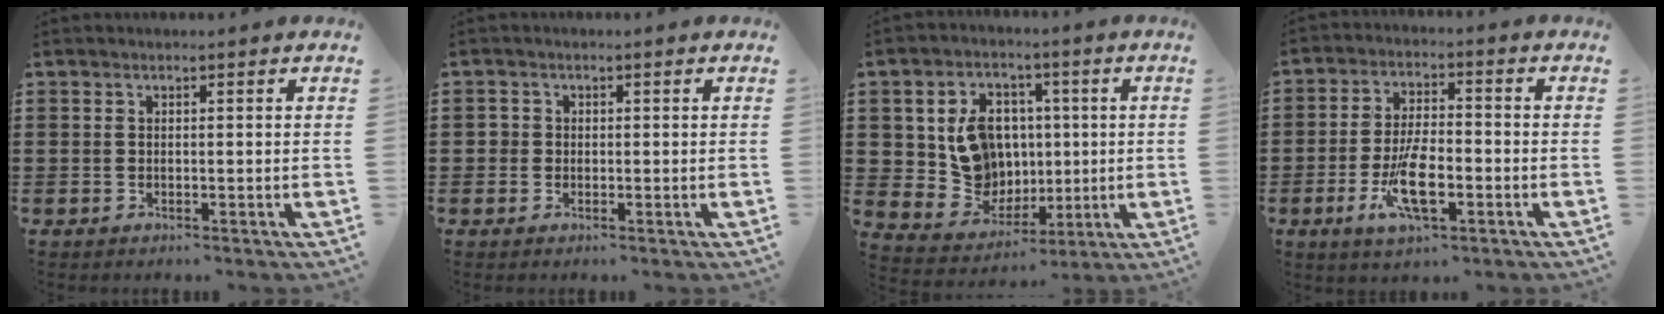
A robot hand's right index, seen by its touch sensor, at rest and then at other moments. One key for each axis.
{"total": 1.1, "fx": 0.1, "fy": 1.1, "fz": 0.3, "tx": -0.008, "ty": 0.006, "tz": 0.000}
{"total": 9.7, "fx": 1.4, "fy": 8.8, "fz": 3.9, "tx": -0.094, "ty": 0.012, "tz": 0.037}
{"total": 8.6, "fx": -3.0, "fy": 3.0, "fz": 7.5, "tx": -0.162, "ty": -0.016, "tz": -0.054}